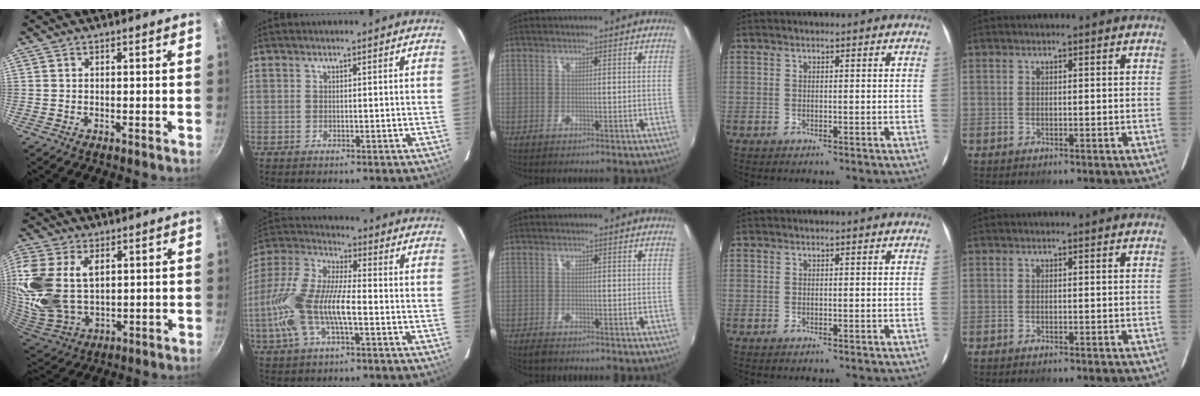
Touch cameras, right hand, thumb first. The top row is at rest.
{"thumb": {"total": 19.5, "force": [4.6, 12.9, 13.9], "torque": [-0.309, -0.013, 0.101]}, "index": {"total": 15.4, "force": [-3.6, 5.3, 14.1], "torque": [-0.298, 0.001, -0.071]}, "middle": {"total": 2.4, "force": [-2.2, 0.5, 0.7], "torque": [-0.023, -0.013, -0.043]}}